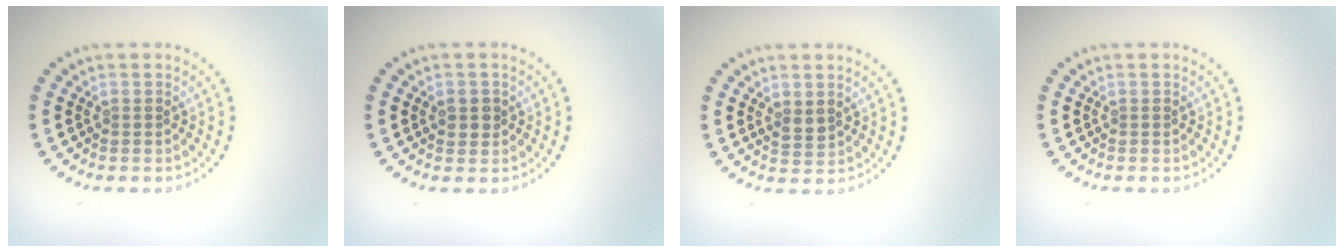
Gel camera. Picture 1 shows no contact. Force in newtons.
{"total": 1.6, "press": 1.6, "slide": 0.3}
{"total": 1.2, "press": 1.1, "slide": 0.4}
{"total": 0.0}